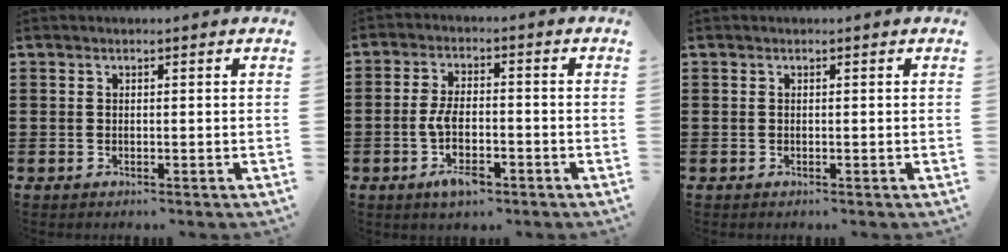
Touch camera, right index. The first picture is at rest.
{"total": 6.1, "force": [-2.3, 2.6, 5.0], "torque": [-0.104, 0.005, -0.047]}
{"total": 0.0}